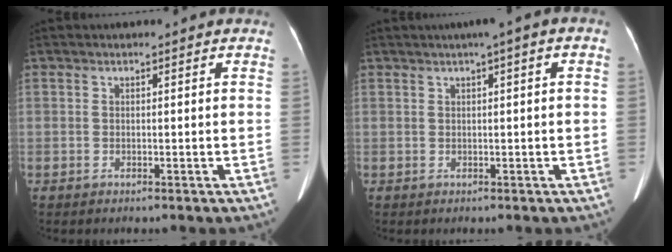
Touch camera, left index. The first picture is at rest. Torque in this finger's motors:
{"motor_torque": [0.43, -0.67, 0.07, 0.03]}